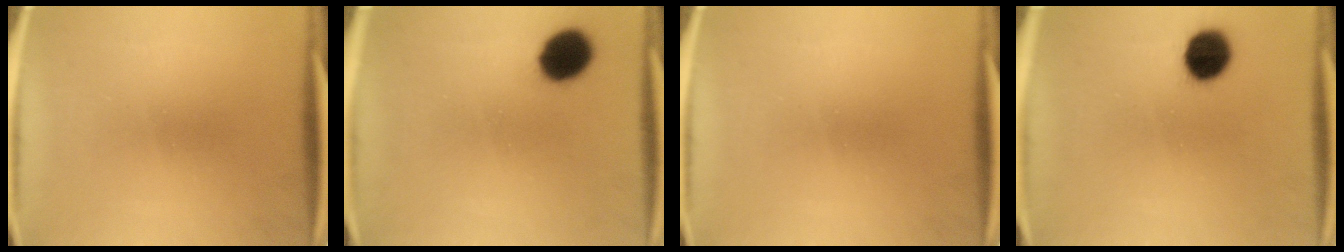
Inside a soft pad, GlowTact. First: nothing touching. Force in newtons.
{"total": 9.4}
{"total": 0.0}
{"total": 9.0}